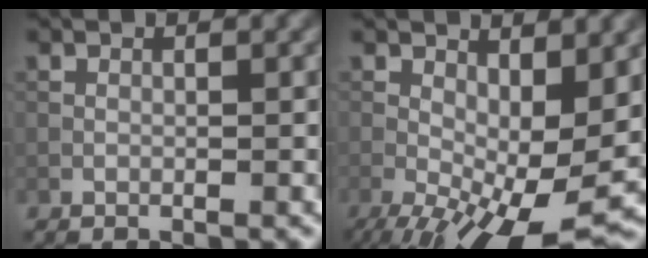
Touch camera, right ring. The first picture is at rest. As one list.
[{"total": 10.6, "force": [-2.1, 4.2, 9.5], "torque": [-0.156, 0.001, -0.031]}]